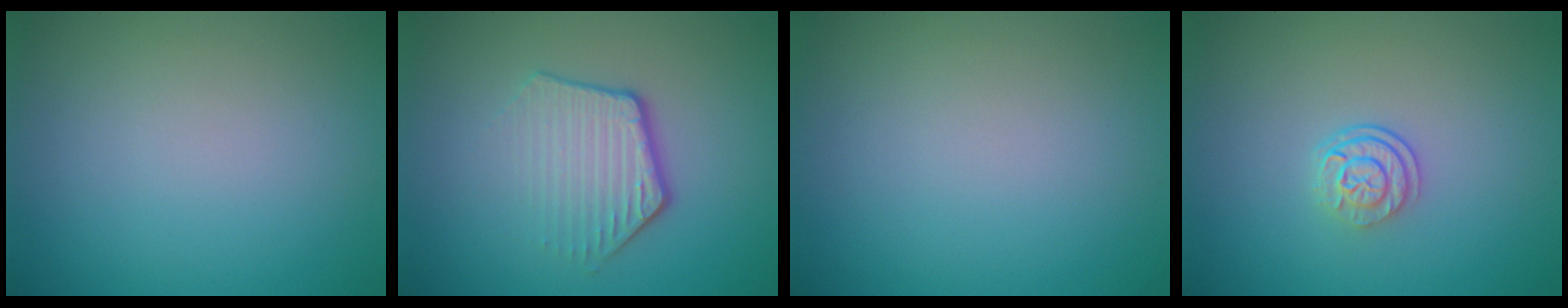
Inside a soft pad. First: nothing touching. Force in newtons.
{"total": 4.0, "press": 3.0, "slide": 2.7}
{"total": 0.0}
{"total": 2.4, "press": 1.8, "slide": 1.7}